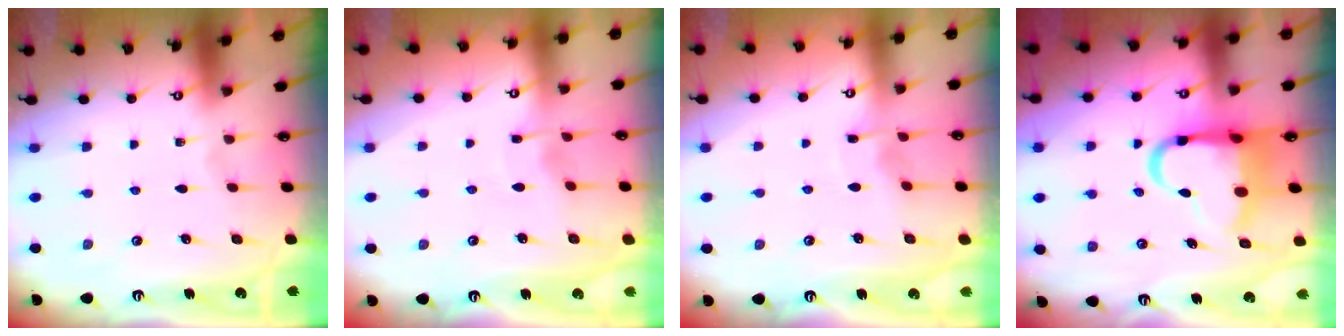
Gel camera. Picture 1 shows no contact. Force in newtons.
{"total": 3.3, "press": 3.3, "slide": 0.4}
{"total": 4.7, "press": 4.7, "slide": 0.5}
{"total": 12.0, "press": 11.7, "slide": 2.7}